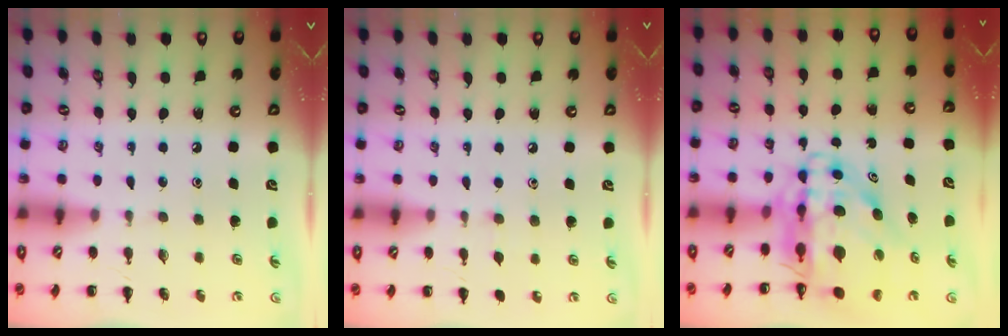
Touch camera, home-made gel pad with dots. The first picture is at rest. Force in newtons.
{"total": 3.7, "press": 3.3, "slide": 1.7}
{"total": 10.7, "press": 10.2, "slide": 3.4}